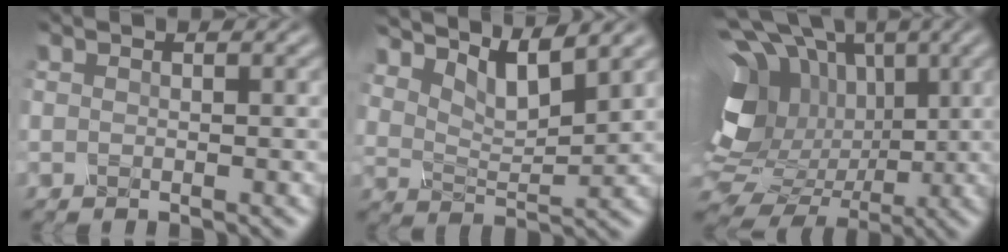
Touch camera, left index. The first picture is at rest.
{"total": 5.1, "force": [3.4, 1.9, 3.3], "torque": [-0.071, -0.003, 0.058]}
{"total": 12.7, "force": [1.7, 9.6, 8.2], "torque": [-0.174, 0.005, 0.037]}